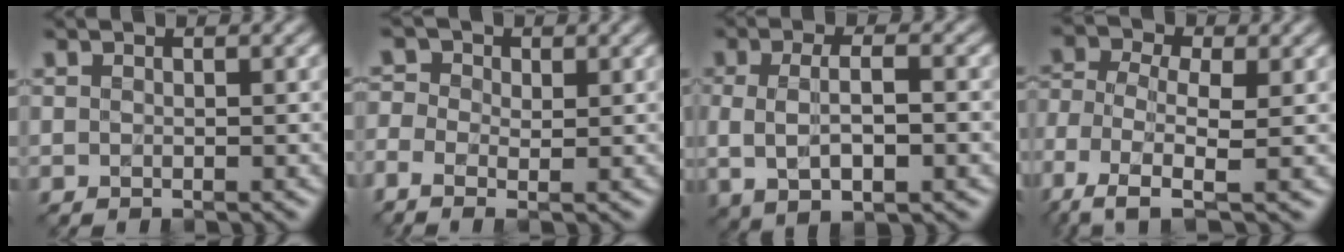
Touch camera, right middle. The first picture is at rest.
{"total": 3.1, "force": [-0.4, 2.2, 2.1], "torque": [-0.051, 0.003, -0.013]}
{"total": 4.9, "force": [-0.1, 1.8, 4.5], "torque": [-0.083, -0.003, -0.002]}
{"total": 6.5, "force": [-3.0, 3.0, 4.9], "torque": [-0.114, -0.003, -0.070]}